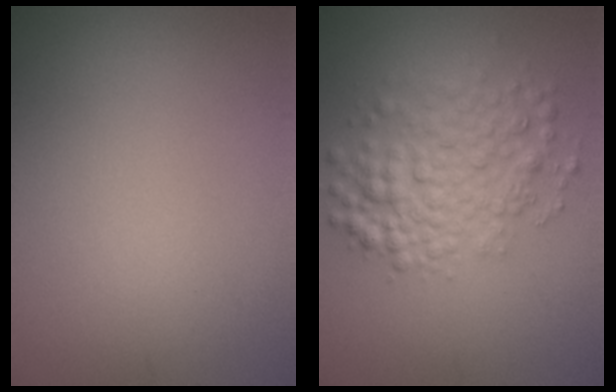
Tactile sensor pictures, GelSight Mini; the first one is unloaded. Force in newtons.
{"total": 5.1, "press": 5.1, "slide": 0.2}